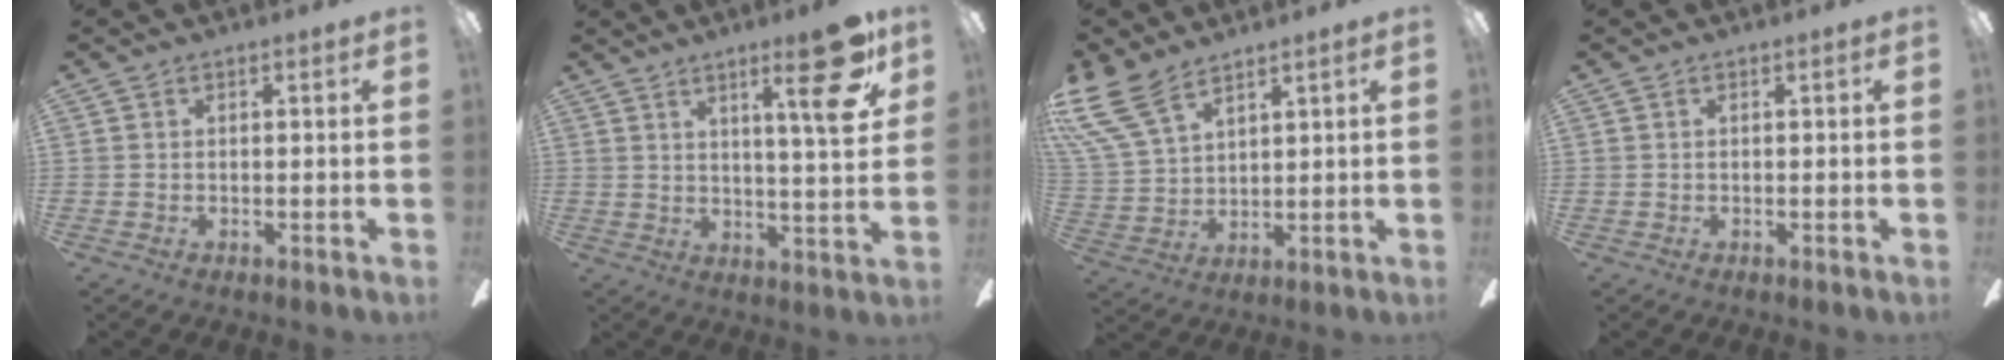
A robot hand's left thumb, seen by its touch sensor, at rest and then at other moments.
{"total": 13.8, "force": [7.7, 2.5, 11.1], "torque": [-0.145, -0.036, 0.108]}
{"total": 14.0, "force": [9.5, 6.3, 8.1], "torque": [-0.202, -0.044, 0.179]}
{"total": 0.0}